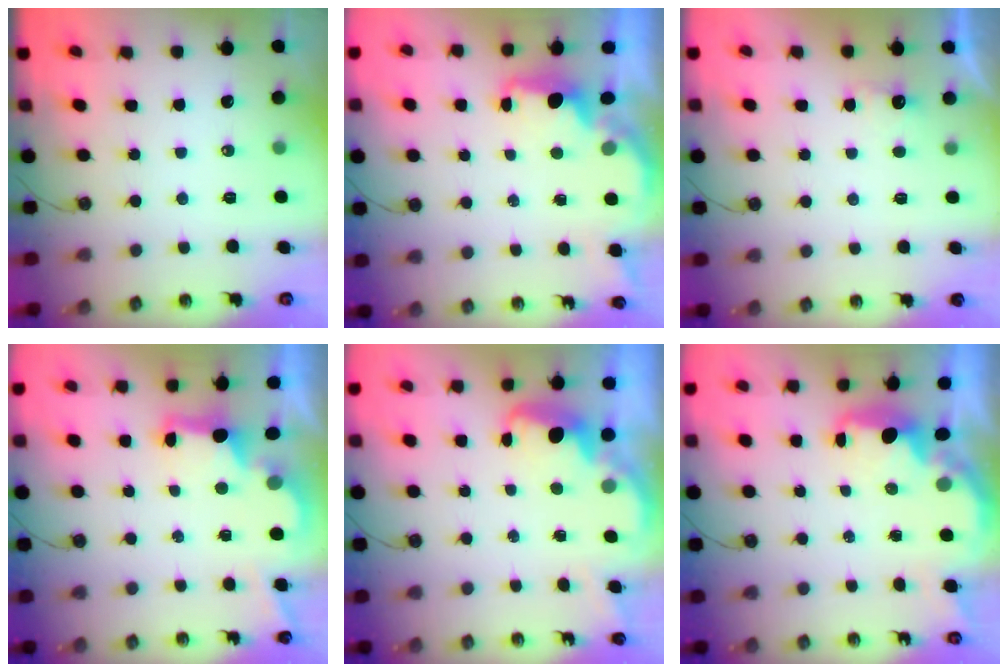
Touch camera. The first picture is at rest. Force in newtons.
{"total": 1.8, "press": 1.7, "slide": 0.5}
{"total": 2.4, "press": 2.2, "slide": 0.8}
{"total": 2.8, "press": 2.6, "slide": 0.9}
{"total": 2.5, "press": 2.5, "slide": 0.4}
{"total": 3.5, "press": 3.5, "slide": 0.4}